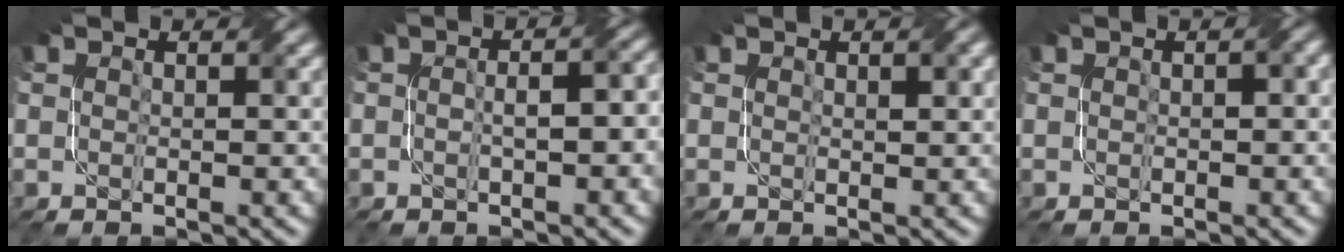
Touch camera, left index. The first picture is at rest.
{"total": 3.7, "force": [-0.6, 1.4, 3.4], "torque": [-0.040, 0.014, -0.010]}
{"total": 0.9, "force": [0.5, 0.2, 0.8], "torque": [-0.012, 0.001, 0.010]}
{"total": 1.4, "force": [0.3, 0.4, 1.3], "torque": [-0.021, 0.007, 0.006]}